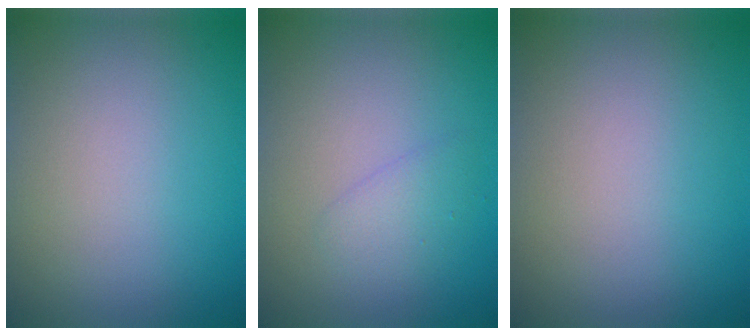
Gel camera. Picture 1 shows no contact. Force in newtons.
{"total": 1.6, "press": 1.6, "slide": 0.1}
{"total": 0.0}